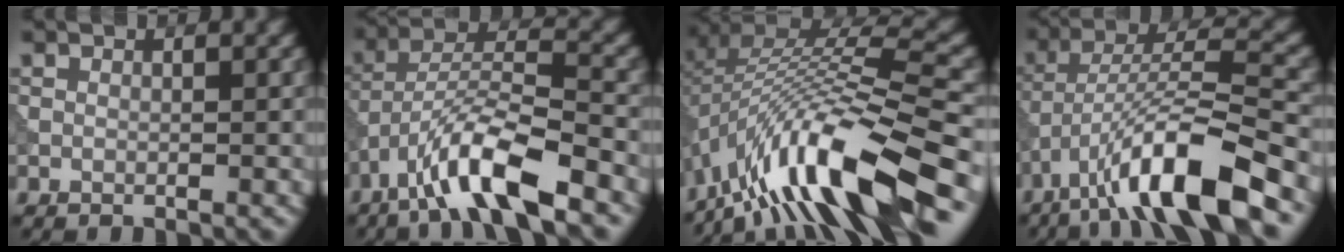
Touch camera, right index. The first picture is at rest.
{"total": 9.1, "force": [-5.7, 2.0, 6.7], "torque": [-0.119, 0.012, -0.108]}
{"total": 12.9, "force": [-7.2, 3.6, 10.1], "torque": [-0.183, 0.024, -0.119]}
{"total": 10.9, "force": [-6.5, 2.3, 8.4], "torque": [-0.138, 0.015, -0.118]}